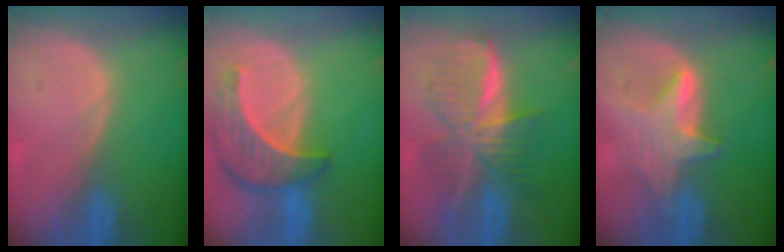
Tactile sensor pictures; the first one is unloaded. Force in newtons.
{"total": 8.6, "press": 7.9, "slide": 3.3}
{"total": 9.4, "press": 9.4, "slide": 0.5}
{"total": 5.8, "press": 5.8, "slide": 0.8}